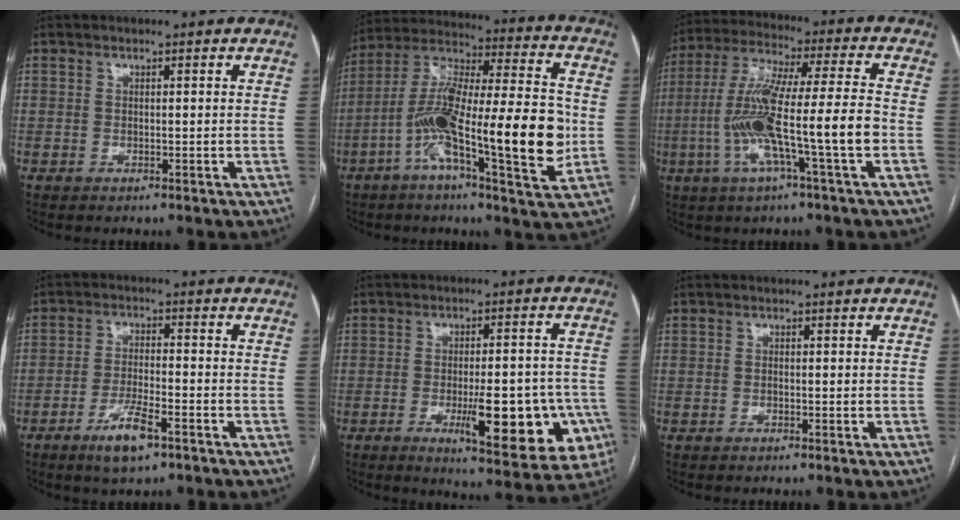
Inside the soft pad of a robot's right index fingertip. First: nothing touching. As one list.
[{"total": 21.7, "force": [-5.0, 3.4, 20.8], "torque": [-0.354, 0.007, -0.084]}, {"total": 15.0, "force": [-3.9, -0.3, 14.5], "torque": [-0.283, 0.007, -0.077]}, {"total": 6.3, "force": [-3.9, 1.2, 4.9], "torque": [-0.093, -0.006, -0.066]}, {"total": 15.9, "force": [-5.3, 4.0, 14.4], "torque": [-0.137, 0.012, -0.056]}, {"total": 0.5, "force": [-0.1, 0.1, 0.5], "torque": [-0.008, -0.001, -0.001]}]